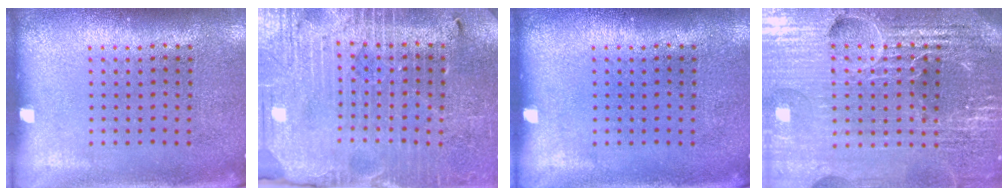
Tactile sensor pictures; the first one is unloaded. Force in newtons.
{"total": 3.8, "press": 3.7, "slide": 0.9}
{"total": 0.0}
{"total": 6.5, "press": 5.7, "slide": 3.1}